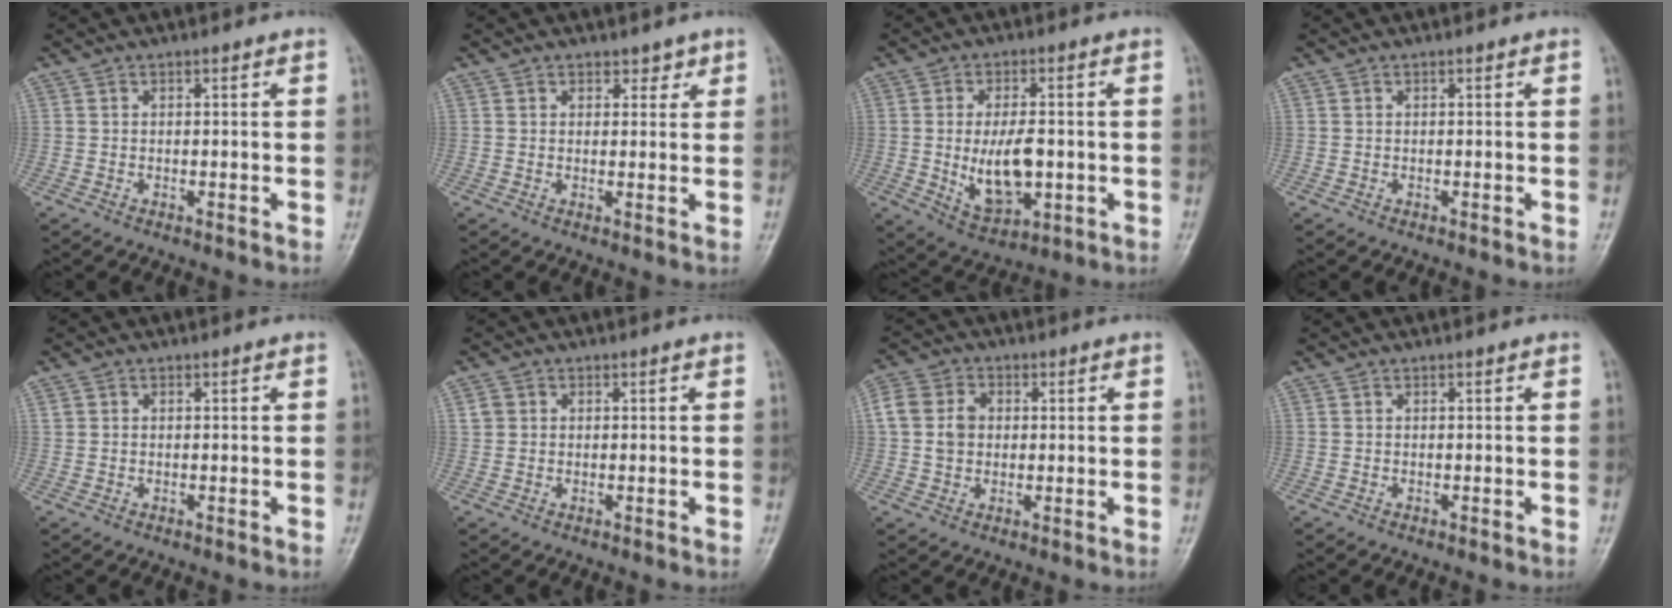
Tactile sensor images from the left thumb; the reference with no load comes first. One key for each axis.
{"total": 2.3, "fx": 1.5, "fy": 1.5, "fz": 0.6, "tx": 0.017, "ty": -0.007, "tz": 0.016}
{"total": 10.6, "fx": -1.1, "fy": 5.6, "fz": 8.9, "tx": -0.142, "ty": -0.006, "tz": -0.008}
{"total": 0.0}
{"total": 0.8, "fx": 0.2, "fy": 0.7, "fz": 0.4, "tx": -0.004, "ty": 0.002, "tz": 0.002}
{"total": 2.1, "fx": 0.4, "fy": 2.0, "fz": 0.8, "tx": -0.006, "ty": 0.003, "tz": 0.007}
{"total": 7.4, "fx": 0.6, "fy": 6.2, "fz": 4.0, "tx": -0.073, "ty": 0.011, "tz": 0.008}
{"total": 0.0}